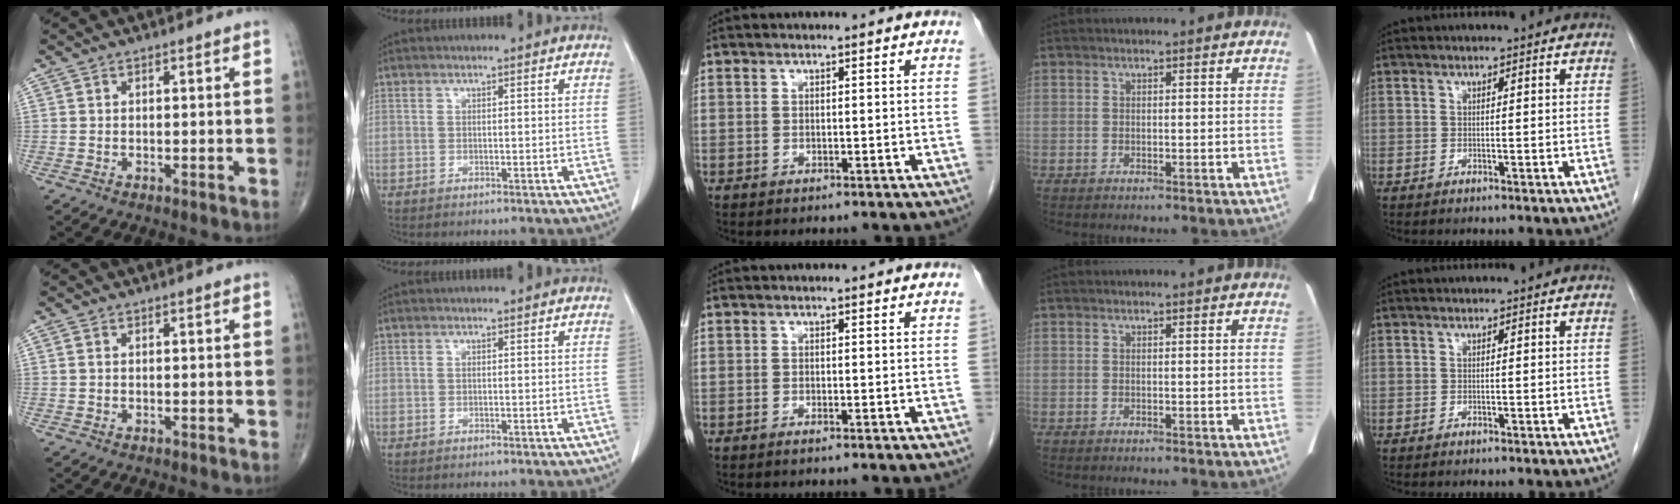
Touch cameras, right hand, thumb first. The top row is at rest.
{"thumb": {"total": 0.9, "force": [0.2, 0.5, 0.7], "torque": [-0.018, 0.005, 0.006]}, "middle": {"total": 0.6, "force": [-0.4, 0.0, 0.4], "torque": [-0.010, 0.000, -0.008]}}